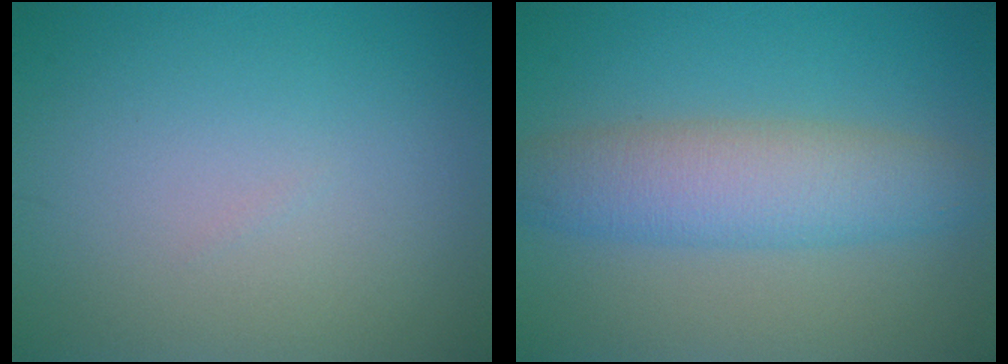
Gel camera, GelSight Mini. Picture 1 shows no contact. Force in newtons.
{"total": 5.7, "press": 5.6, "slide": 0.3}